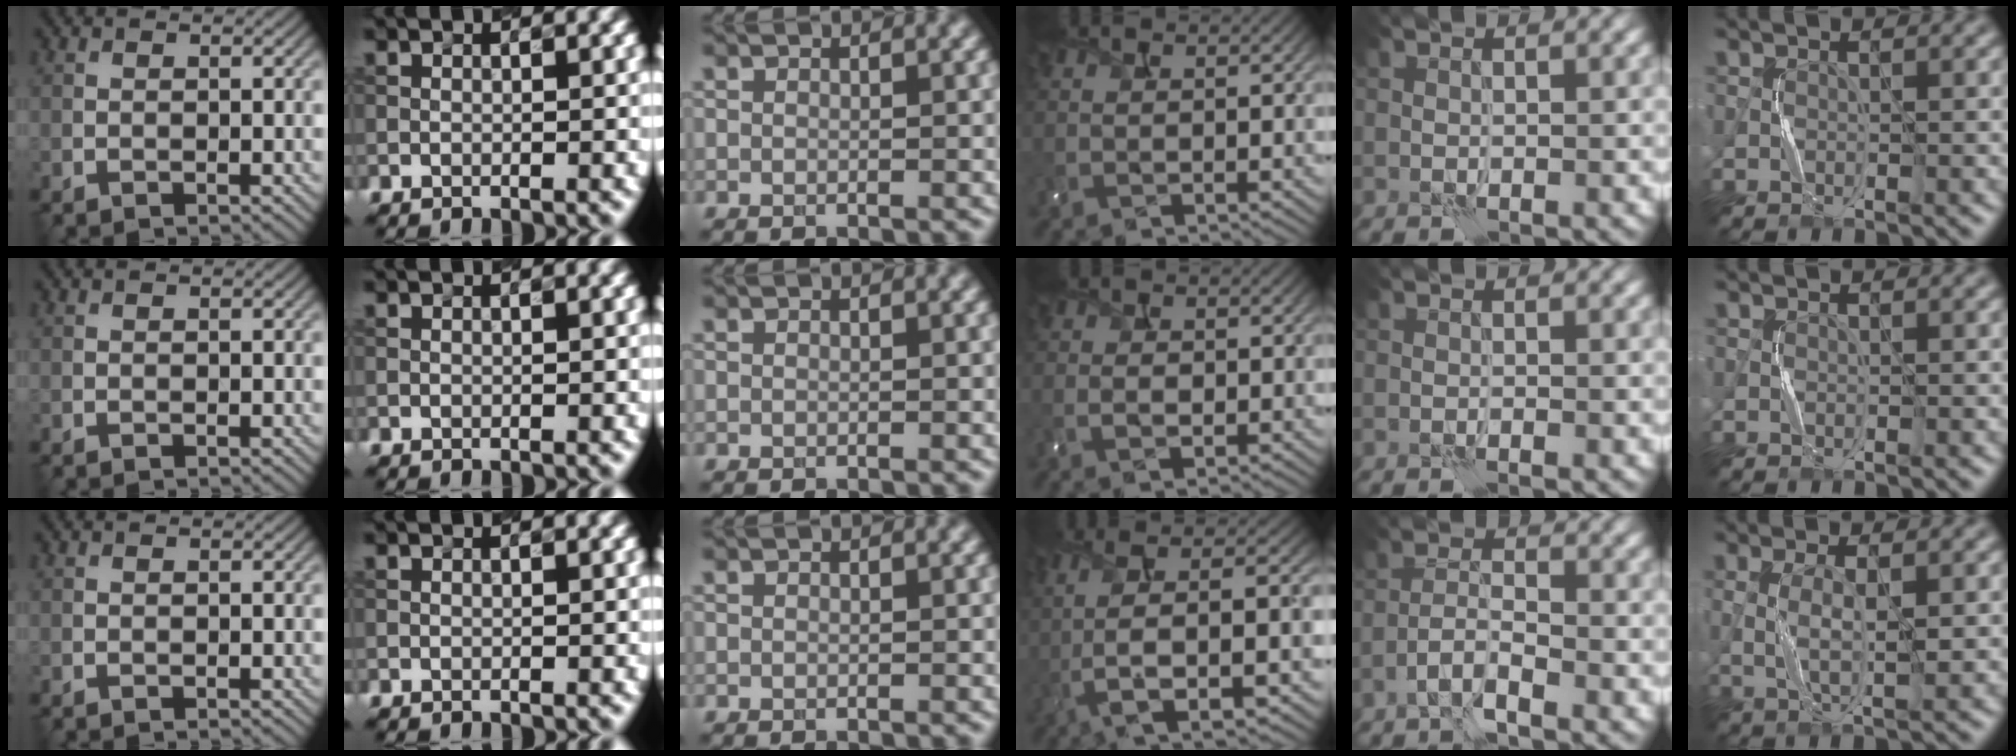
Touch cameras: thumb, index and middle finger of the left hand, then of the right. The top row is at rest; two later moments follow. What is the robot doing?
{"motion": "squeeze", "object": "bubble wrap"}